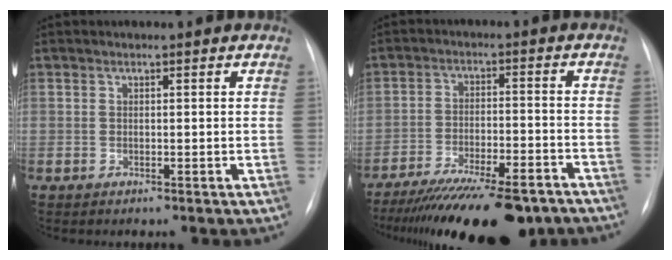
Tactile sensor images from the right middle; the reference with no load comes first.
{"total": 19.5, "force": [-15.9, 4.5, 10.5], "torque": [-0.152, -0.018, -0.236]}